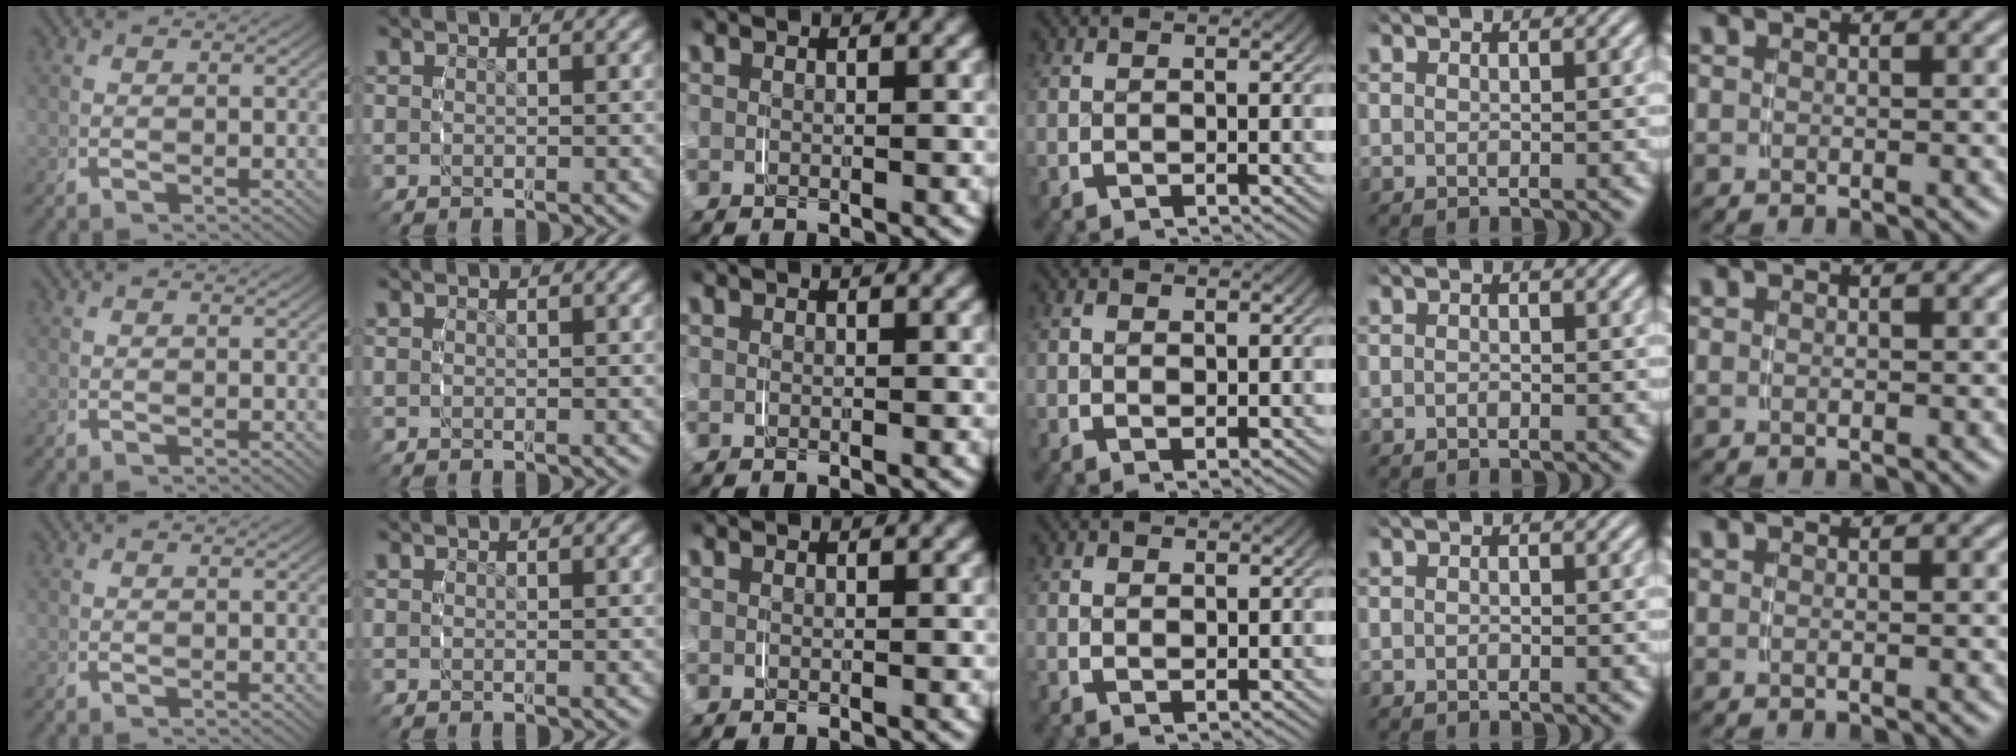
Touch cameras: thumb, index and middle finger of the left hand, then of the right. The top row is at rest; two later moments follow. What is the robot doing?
{"motion": "grasp_and_lifting", "object": "napkin"}